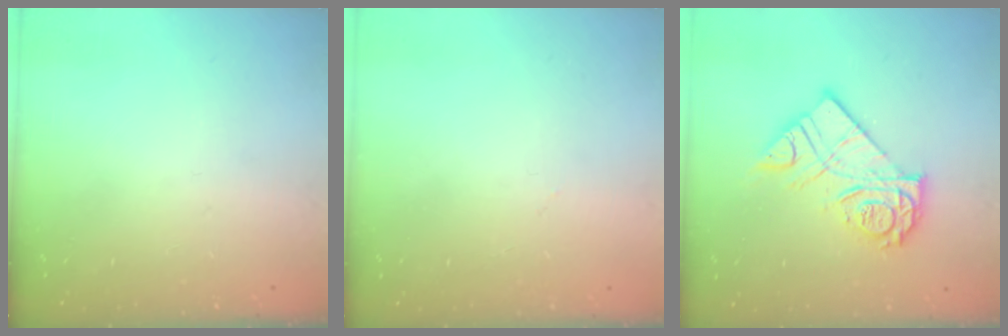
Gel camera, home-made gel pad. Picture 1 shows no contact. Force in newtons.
{"total": 0.0}
{"total": 15.5, "press": 15.4, "slide": 1.6}